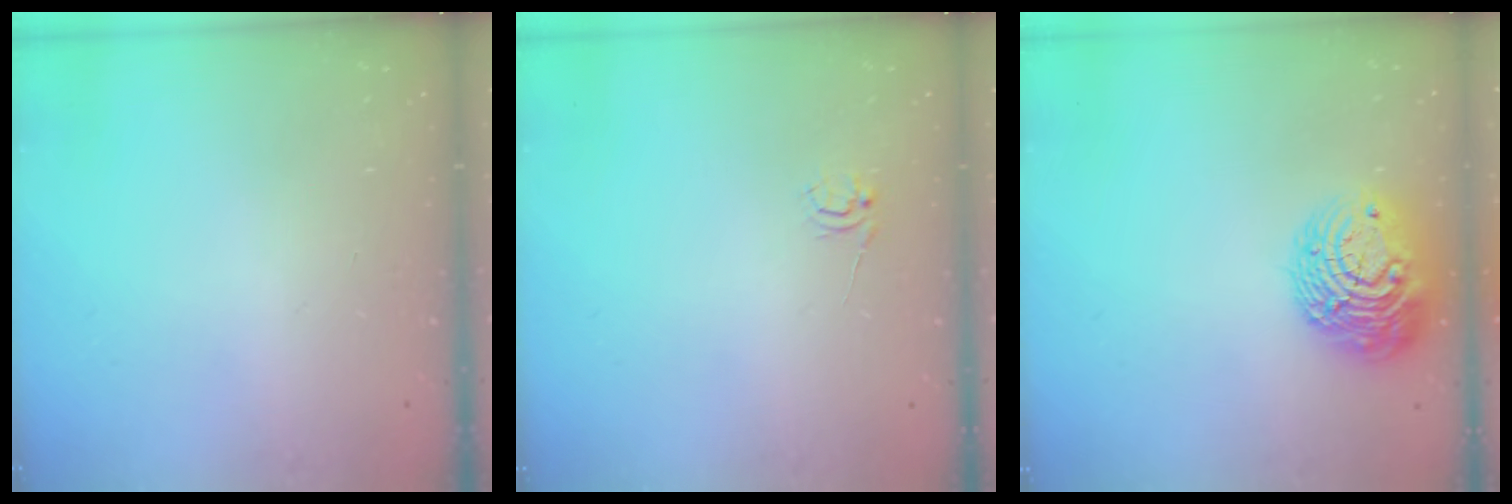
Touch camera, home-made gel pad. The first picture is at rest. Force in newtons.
{"total": 2.5, "press": 2.5, "slide": 0.2}
{"total": 13.0, "press": 13.0, "slide": 1.1}